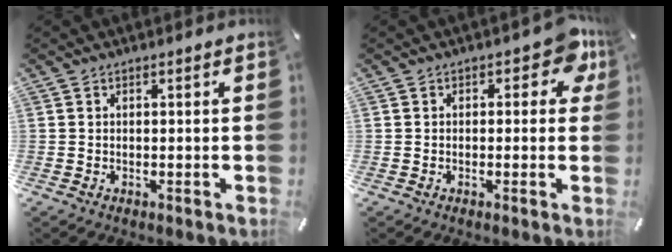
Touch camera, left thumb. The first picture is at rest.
{"total": 6.1, "force": [2.3, 3.4, 4.6], "torque": [-0.046, -0.007, 0.033]}